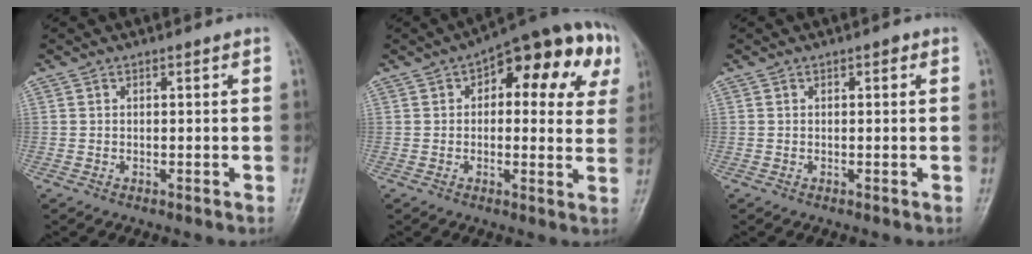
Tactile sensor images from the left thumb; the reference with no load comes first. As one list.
[{"total": 18.3, "force": [6.2, 8.9, 14.7], "torque": [-0.140, 0.021, 0.067]}, {"total": 0.6, "force": [0.3, 0.3, 0.3], "torque": [0.001, 0.001, -0.001]}]